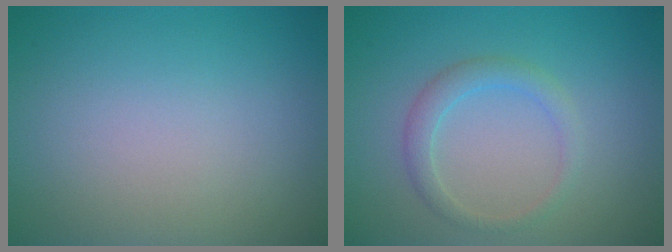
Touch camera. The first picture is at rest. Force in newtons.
{"total": 2.0, "press": 2.0, "slide": 0.1}